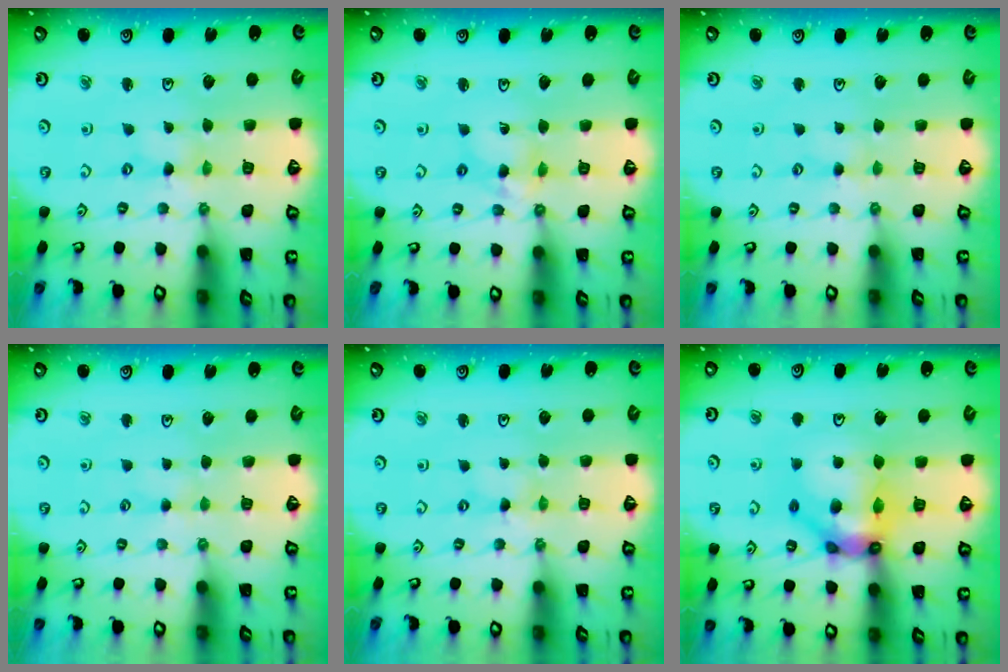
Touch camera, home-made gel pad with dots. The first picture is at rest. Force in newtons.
{"total": 5.4, "press": 5.3, "slide": 0.5}
{"total": 1.7, "press": 1.6, "slide": 0.3}
{"total": 1.8, "press": 1.7, "slide": 0.3}
{"total": 0.0}
{"total": 13.5, "press": 13.3, "slide": 2.6}